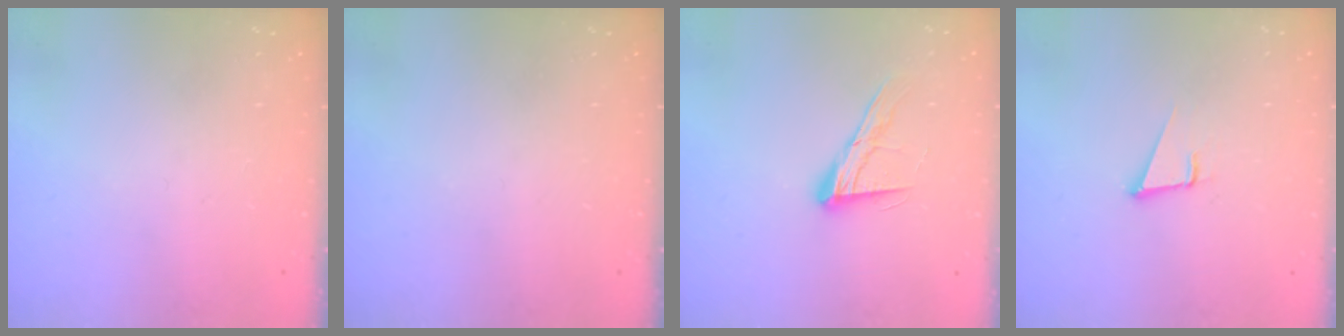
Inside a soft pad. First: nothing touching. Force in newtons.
{"total": 0.0}
{"total": 12.4, "press": 12.3, "slide": 1.4}
{"total": 3.7, "press": 2.9, "slide": 2.3}